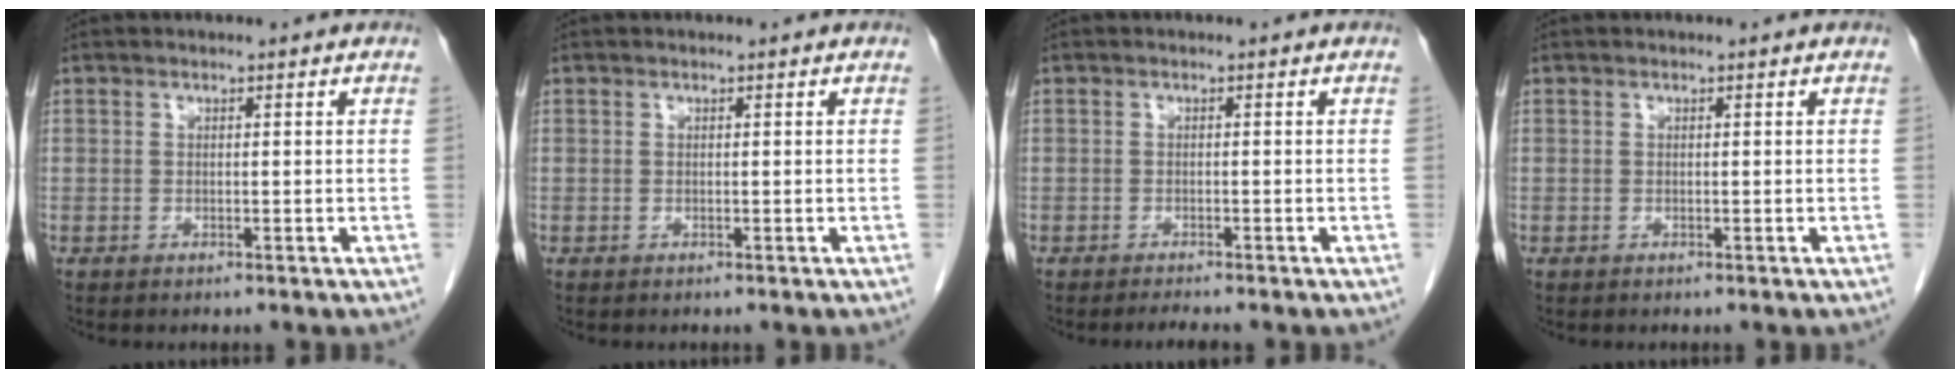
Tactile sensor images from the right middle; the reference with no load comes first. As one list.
[{"total": 0.0}, {"total": 1.5, "force": [-1.4, -0.3, 0.5], "torque": [-0.016, -0.007, -0.021]}, {"total": 0.0}]